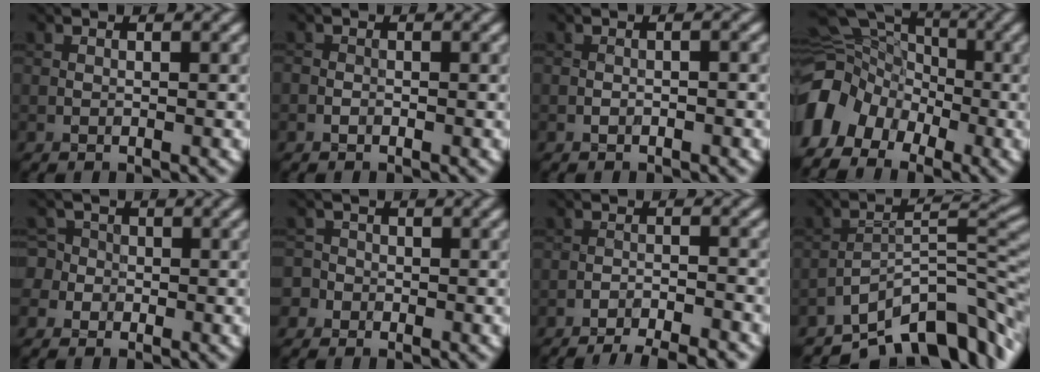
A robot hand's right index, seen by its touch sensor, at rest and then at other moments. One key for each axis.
{"total": 0.6, "fx": -0.4, "fy": 0.4, "fz": 0.1, "tx": 0.001, "ty": -0.002, "tz": -0.008}
{"total": 0.7, "fx": -0.5, "fy": 0.3, "fz": 0.4, "tx": -0.007, "ty": 0.001, "tz": -0.008}
{"total": 9.6, "fx": -3.3, "fy": 7.5, "fz": 5.0, "tx": -0.101, "ty": -0.002, "tz": -0.072}
{"total": 4.7, "fx": -0.7, "fy": 4.5, "fz": 1.4, "tx": -0.015, "ty": 0.023, "tz": -0.051}
{"total": 2.8, "fx": -1.1, "fy": 2.5, "fz": 0.5, "tx": 0.012, "ty": 0.010, "tz": -0.038}
{"total": 6.5, "fx": -6.1, "fy": 1.2, "fz": 2.1, "tx": -0.024, "ty": 0.008, "tz": -0.084}
{"total": 10.0, "fx": -7.7, "fy": 3.2, "fz": 5.5, "tx": -0.060, "ty": 0.005, "tz": -0.143}